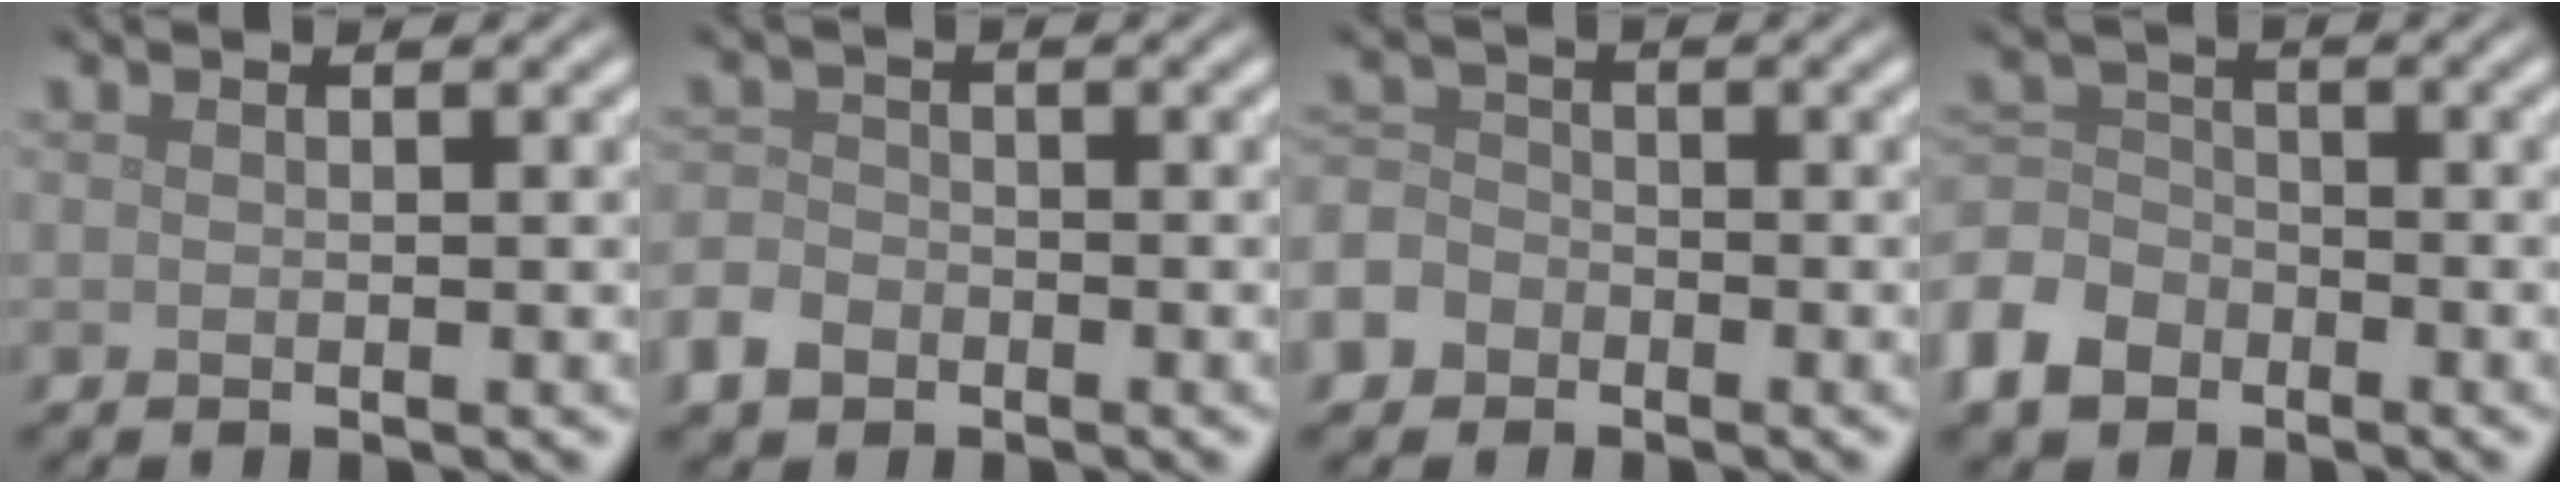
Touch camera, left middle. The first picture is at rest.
{"total": 2.8, "force": [-1.7, 2.0, 1.0], "torque": [-0.020, -0.001, -0.040]}
{"total": 5.0, "force": [-3.1, 3.7, 1.2], "torque": [-0.016, -0.006, -0.062]}
{"total": 5.8, "force": [-3.7, 3.9, 2.2], "torque": [-0.055, 0.002, -0.092]}